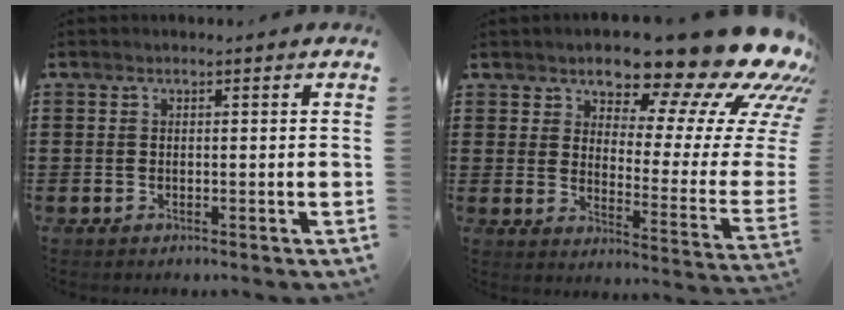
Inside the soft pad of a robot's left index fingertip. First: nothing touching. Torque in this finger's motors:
{"motor_torque": [2.14, 0.00, 1.05, 0.21]}